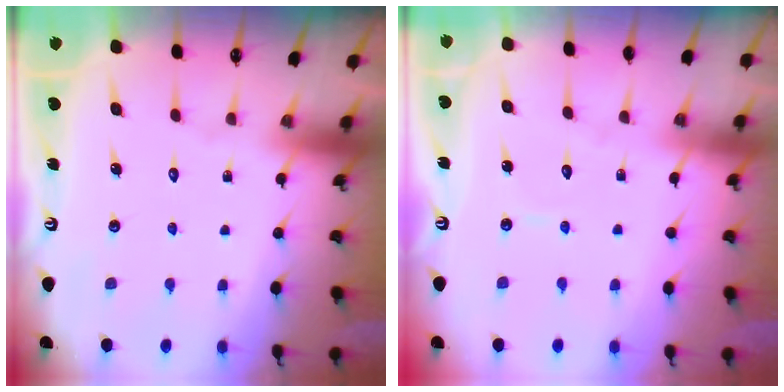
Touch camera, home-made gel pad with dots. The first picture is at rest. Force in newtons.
{"total": 3.3, "press": 3.3, "slide": 0.4}